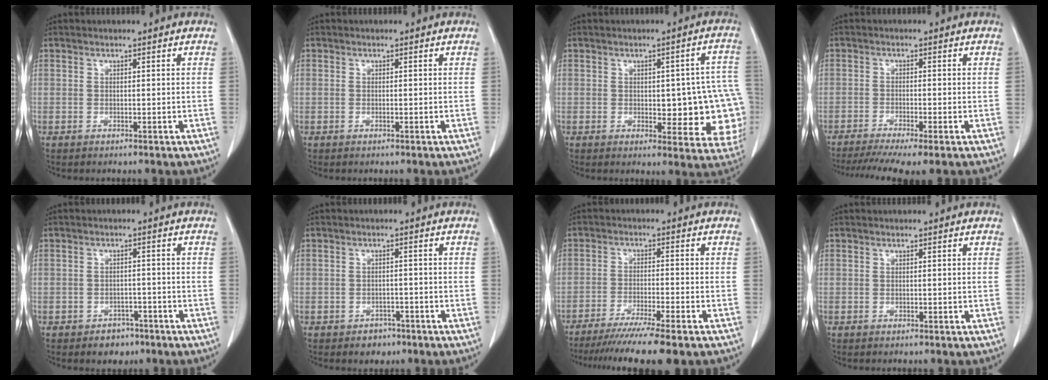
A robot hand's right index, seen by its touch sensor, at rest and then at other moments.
{"total": 0.0}
{"total": 13.8, "force": [-1.2, 5.5, 12.6], "torque": [-0.109, 0.016, -0.004]}
{"total": 8.6, "force": [-6.5, 0.3, 5.6], "torque": [-0.088, -0.012, -0.104]}
{"total": 3.5, "force": [-2.3, 2.4, 1.0], "torque": [-0.011, 0.008, -0.026]}
{"total": 2.8, "force": [-1.8, 2.0, 0.8], "torque": [-0.009, 0.006, -0.020]}
{"total": 11.1, "force": [-8.9, -0.8, 6.5], "torque": [-0.087, -0.032, -0.139]}
{"total": 0.0}